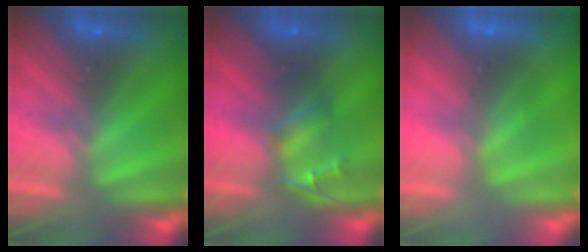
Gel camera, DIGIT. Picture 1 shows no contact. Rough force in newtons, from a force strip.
{"total": 2.4}
{"total": 2.7}